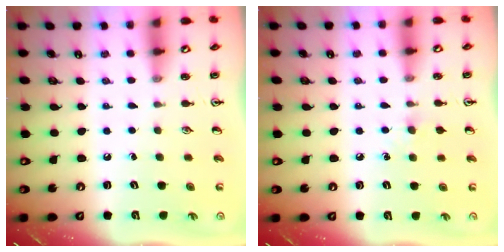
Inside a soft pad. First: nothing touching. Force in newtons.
{"total": 5.3, "press": 5.2, "slide": 1.0}